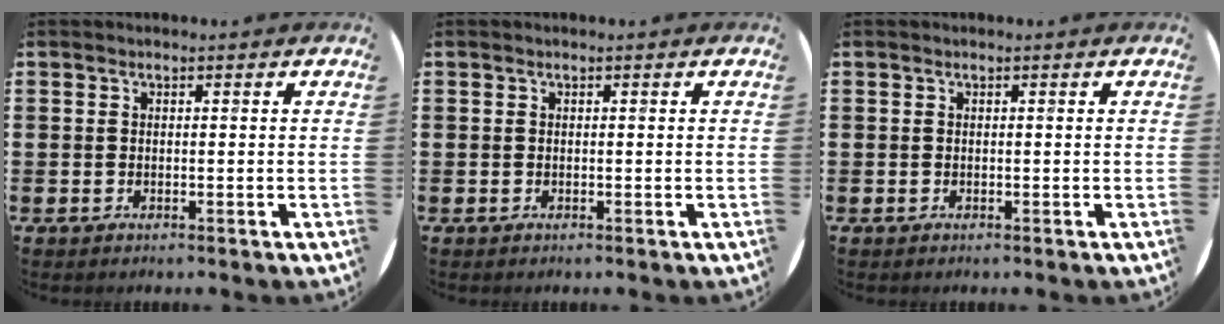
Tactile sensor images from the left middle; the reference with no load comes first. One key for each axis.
{"total": 0.0}
{"total": 0.0}